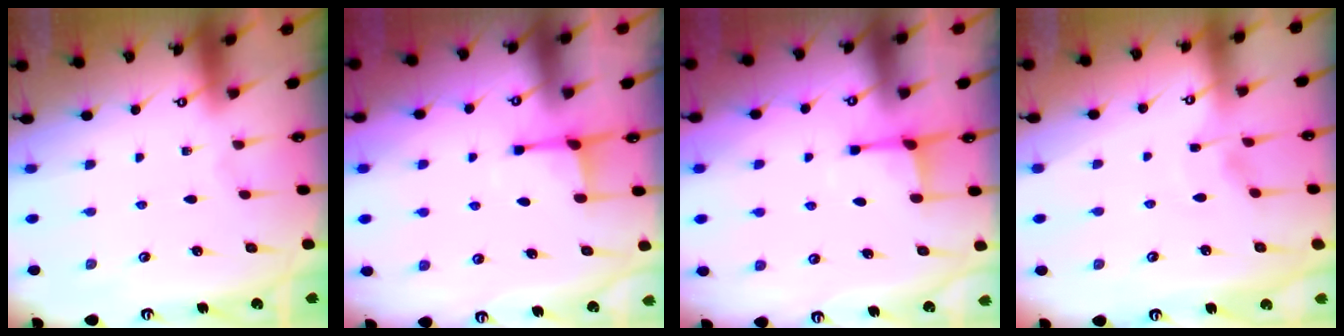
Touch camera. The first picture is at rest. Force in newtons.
{"total": 2.2, "press": 2.1, "slide": 0.7}
{"total": 2.2, "press": 2.1, "slide": 0.7}
{"total": 2.9, "press": 2.9, "slide": 0.5}